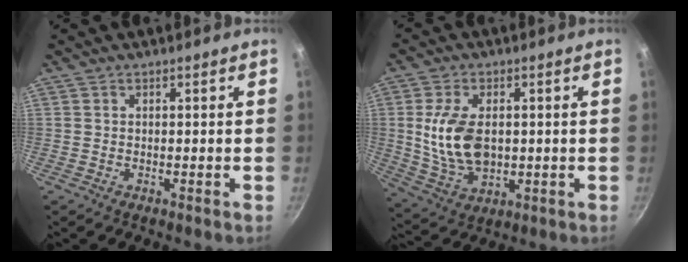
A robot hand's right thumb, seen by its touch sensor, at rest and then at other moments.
{"total": 12.4, "force": [0.7, 7.6, 9.8], "torque": [-0.176, -0.011, 0.022]}